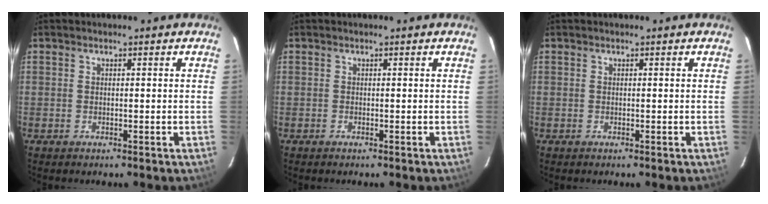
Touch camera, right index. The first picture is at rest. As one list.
[{"total": 0.0}, {"total": 0.0}]